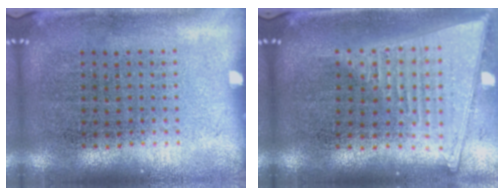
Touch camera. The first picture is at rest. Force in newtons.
{"total": 2.1, "press": 1.8, "slide": 1.2}